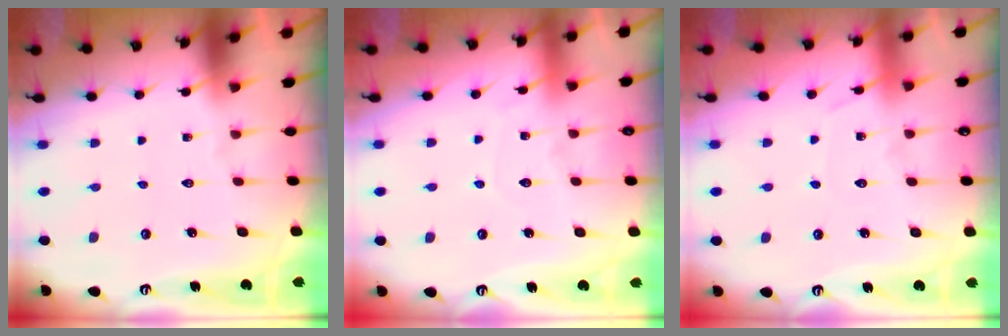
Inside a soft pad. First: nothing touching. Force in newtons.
{"total": 6.2, "press": 6.1, "slide": 0.7}
{"total": 6.4, "press": 6.4, "slide": 0.8}